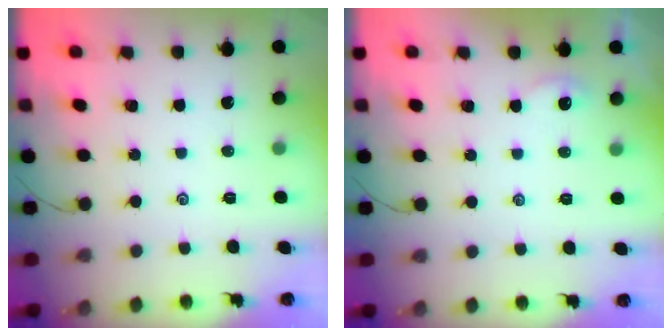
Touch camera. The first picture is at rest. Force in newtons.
{"total": 3.1, "press": 3.1, "slide": 0.3}